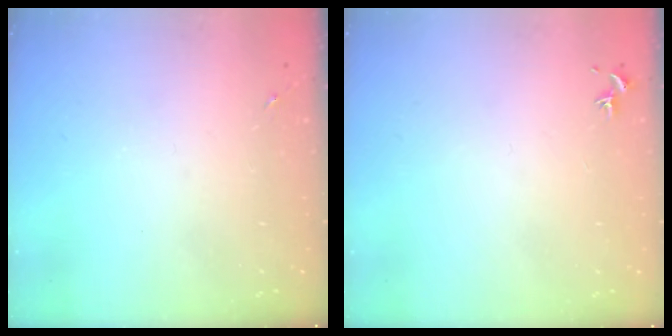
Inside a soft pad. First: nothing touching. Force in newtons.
{"total": 0.8, "press": 0.7, "slide": 0.3}